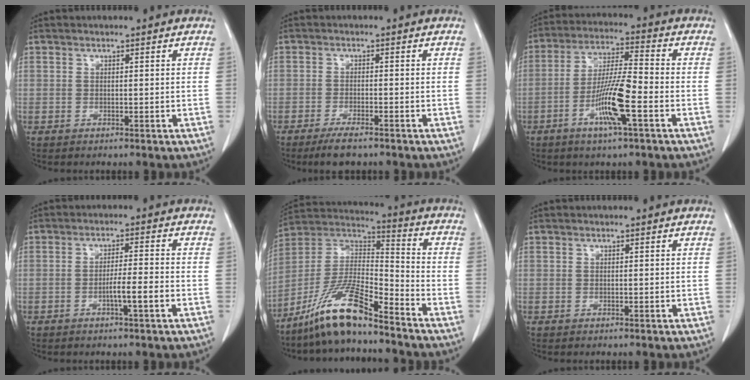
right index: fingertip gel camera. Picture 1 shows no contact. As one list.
[{"total": 4.3, "force": [-3.3, 0.8, 2.6], "torque": [-0.048, -0.007, -0.056]}, {"total": 10.6, "force": [-4.0, 0.6, 9.8], "torque": [-0.189, -0.005, -0.078]}, {"total": 4.3, "force": [-1.7, -0.1, 3.9], "torque": [-0.063, -0.002, -0.030]}, {"total": 14.2, "force": [-10.6, 1.8, 9.2], "torque": [-0.183, 0.002, -0.199]}, {"total": 0.0}]